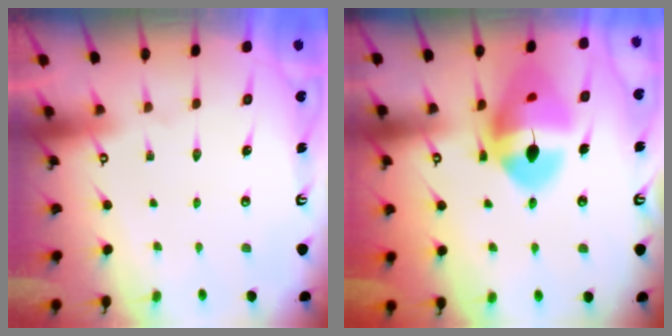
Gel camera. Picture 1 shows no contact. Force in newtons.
{"total": 16.6, "press": 16.5, "slide": 2.0}